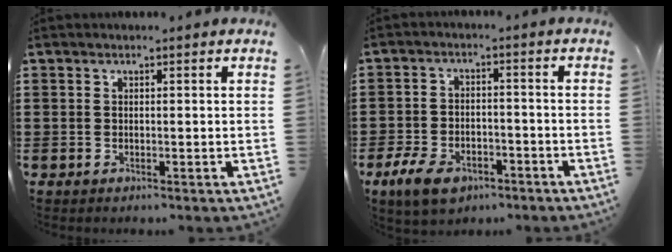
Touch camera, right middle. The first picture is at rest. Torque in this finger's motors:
{"motor_torque": [0.88, -0.77, 0.46, 0.03]}